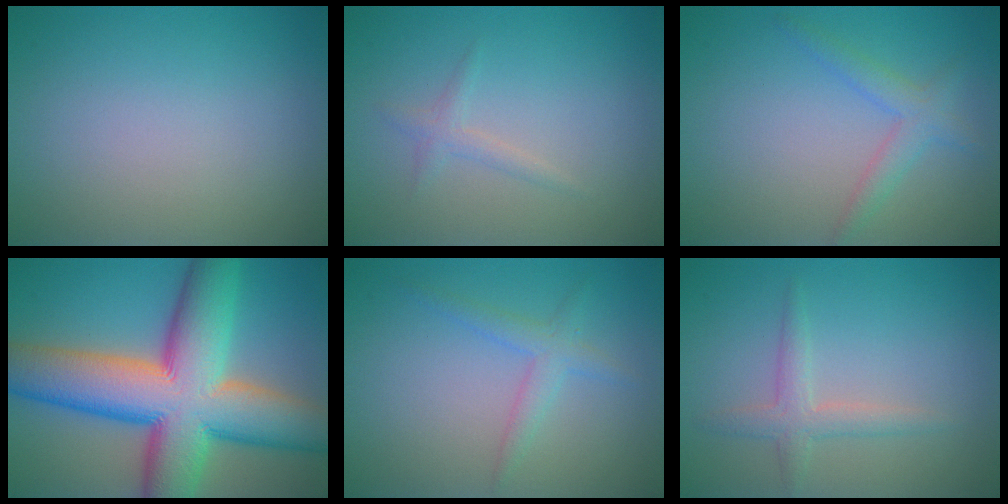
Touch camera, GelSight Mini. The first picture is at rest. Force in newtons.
{"total": 1.1, "press": 1.1, "slide": 0.0}
{"total": 2.3, "press": 2.3, "slide": 0.1}
{"total": 15.9, "press": 15.8, "slide": 0.5}
{"total": 2.0, "press": 2.0, "slide": 0.0}
{"total": 2.1, "press": 2.1, "slide": 0.0}